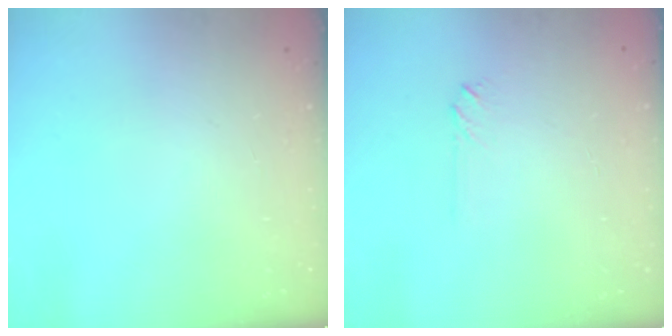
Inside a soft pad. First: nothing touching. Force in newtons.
{"total": 2.0, "press": 2.0, "slide": 0.3}